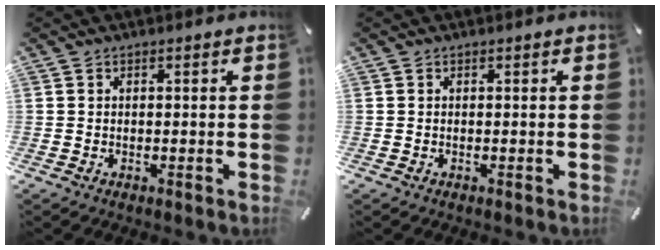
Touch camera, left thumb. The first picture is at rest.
{"total": 0.0}